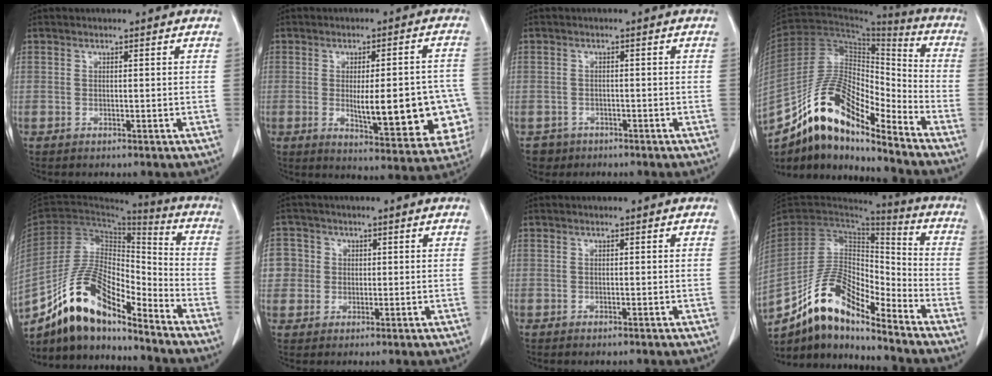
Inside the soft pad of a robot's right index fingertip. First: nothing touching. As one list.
[{"total": 16.6, "force": [-2.8, 4.4, 15.7], "torque": [-0.143, 0.017, -0.010]}, {"total": 4.6, "force": [-2.9, 3.6, -0.2], "torque": [0.009, 0.010, -0.045]}, {"total": 16.1, "force": [-12.1, 4.5, 9.6], "torque": [-0.173, 0.037, -0.216]}, {"total": 15.8, "force": [-12.4, 4.6, 8.6], "torque": [-0.159, 0.025, -0.227]}, {"total": 6.0, "force": [0.8, 5.9, 0.9], "torque": [-0.019, 0.023, 0.018]}, {"total": 0.8, "force": [-0.6, 0.2, 0.5], "torque": [-0.010, -0.002, -0.006]}, {"total": 14.3, "force": [-11.6, 4.2, 7.3], "torque": [-0.133, 0.030, -0.215]}]